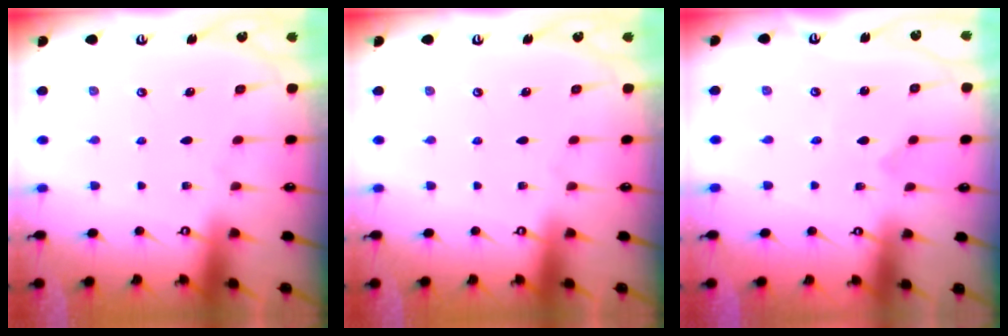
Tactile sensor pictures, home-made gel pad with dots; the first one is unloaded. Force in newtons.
{"total": 0.0}
{"total": 0.0}